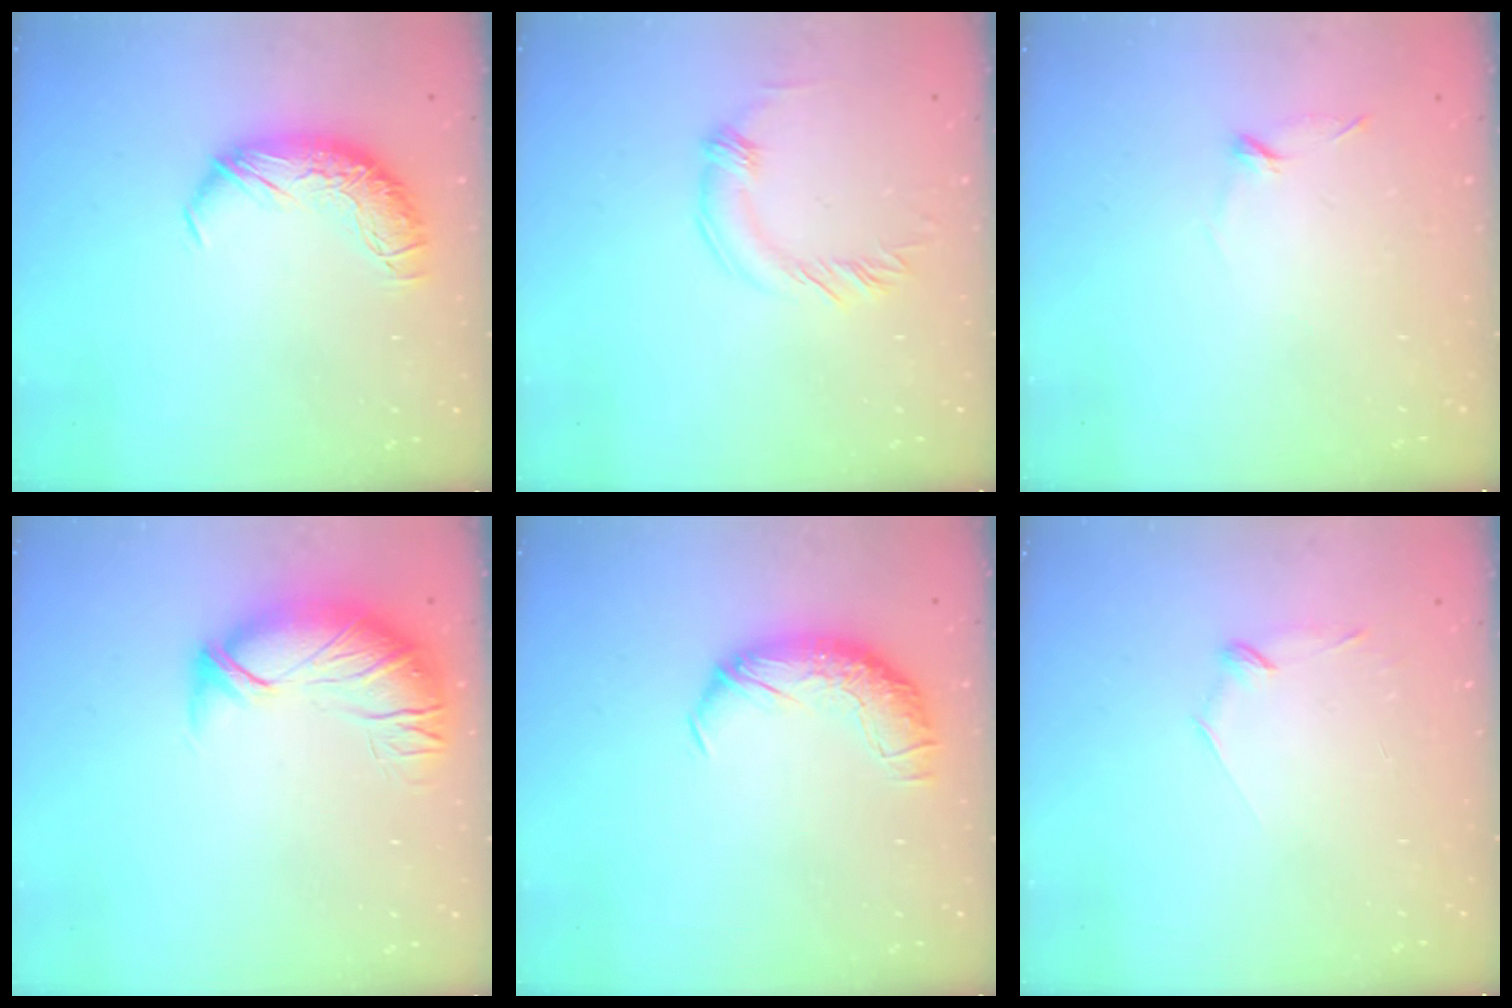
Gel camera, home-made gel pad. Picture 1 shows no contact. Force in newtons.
{"total": 2.0, "press": 2.0, "slide": 0.4}
{"total": 7.9, "press": 7.9, "slide": 0.7}
{"total": 2.7, "press": 1.1, "slide": 2.4}
{"total": 1.7, "press": 0.6, "slide": 1.6}
{"total": 7.5, "press": 7.4, "slide": 0.7}